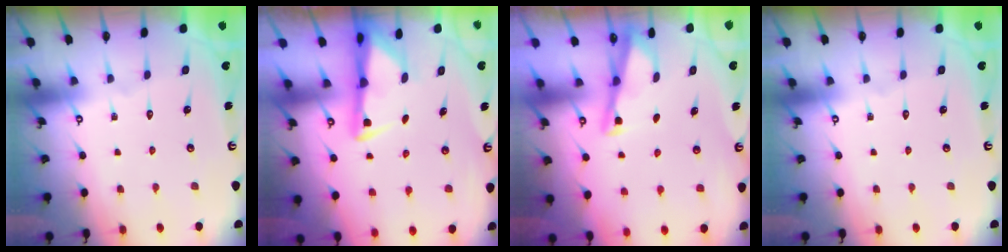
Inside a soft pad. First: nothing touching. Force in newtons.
{"total": 3.1, "press": 3.0, "slide": 0.6}
{"total": 2.9, "press": 2.9, "slide": 0.3}
{"total": 0.0}